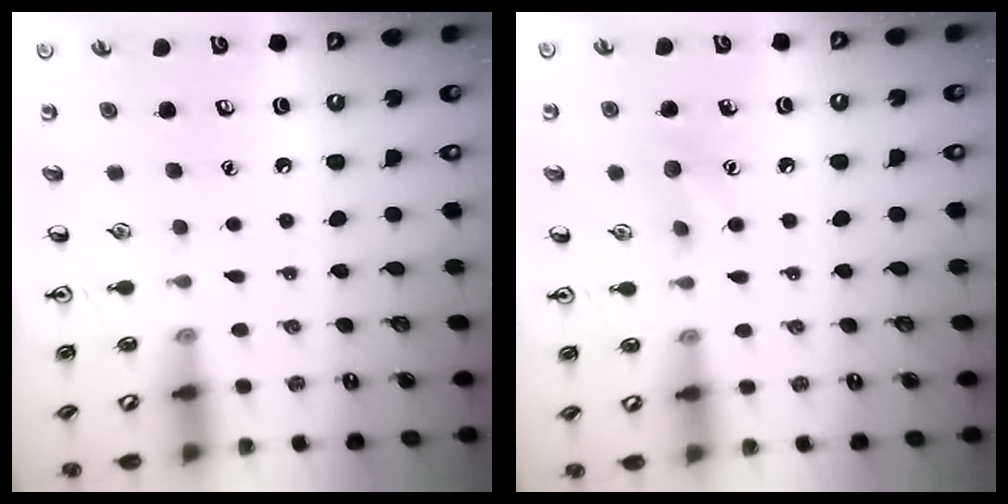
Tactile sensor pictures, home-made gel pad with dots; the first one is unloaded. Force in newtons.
{"total": 6.7, "press": 6.4, "slide": 2.1}